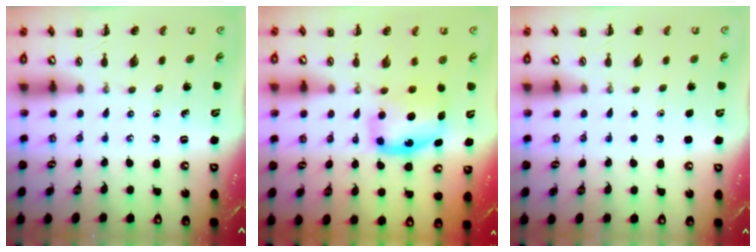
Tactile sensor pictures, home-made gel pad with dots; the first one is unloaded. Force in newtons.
{"total": 7.4, "press": 7.3, "slide": 1.1}
{"total": 1.8, "press": 1.8, "slide": 0.1}